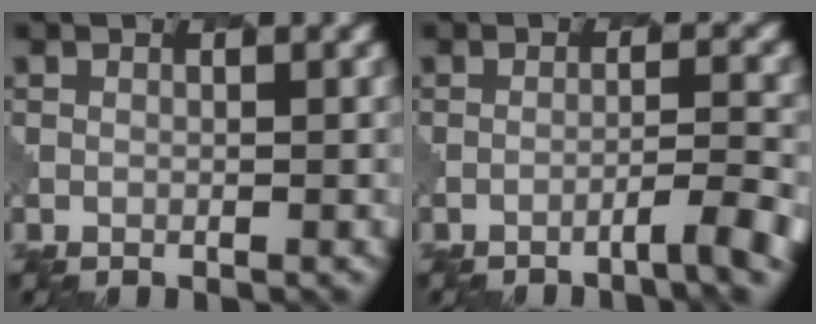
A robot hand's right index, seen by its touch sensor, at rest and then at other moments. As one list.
[{"total": 3.4, "force": [-2.2, 0.3, 2.5], "torque": [-0.027, 0.012, -0.044]}]